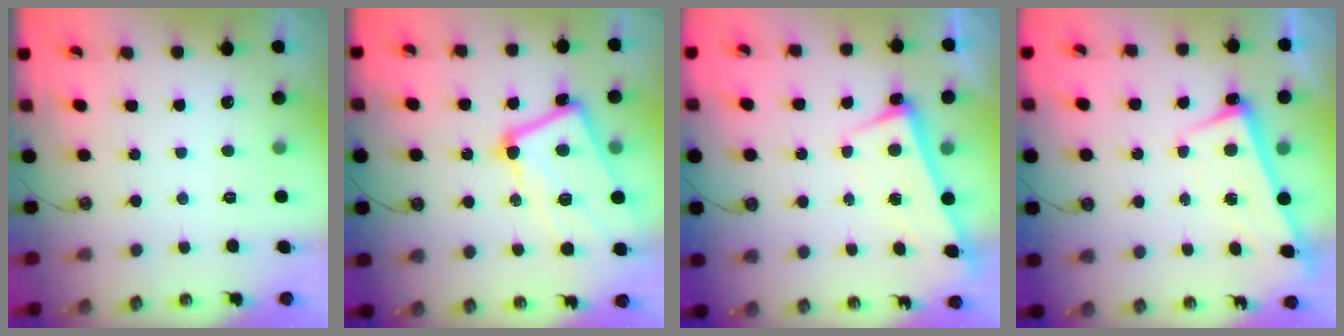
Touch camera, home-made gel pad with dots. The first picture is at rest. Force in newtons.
{"total": 13.8, "press": 13.7, "slide": 1.6}
{"total": 2.8, "press": 2.7, "slide": 0.8}
{"total": 2.6, "press": 2.4, "slide": 0.9}